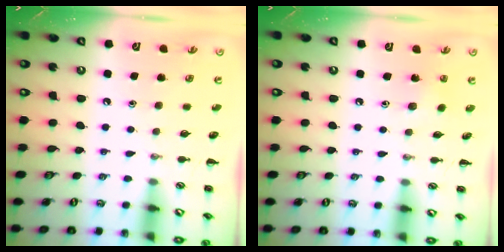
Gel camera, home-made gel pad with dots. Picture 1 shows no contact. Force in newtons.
{"total": 2.6, "press": 2.5, "slide": 0.7}